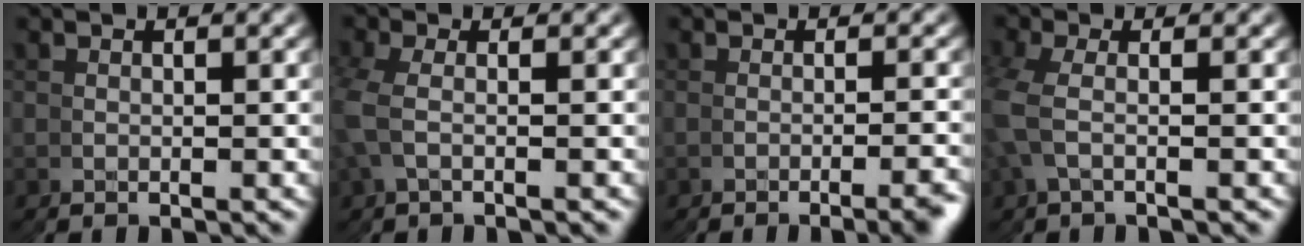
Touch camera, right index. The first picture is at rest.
{"total": 1.6, "force": [1.6, 0.0, -0.4], "torque": [-0.012, 0.014, 0.023]}
{"total": 1.7, "force": [-1.2, -1.2, 0.5], "torque": [-0.001, 0.015, -0.025]}
{"total": 1.9, "force": [1.8, 0.3, -0.3], "torque": [-0.017, 0.015, 0.027]}